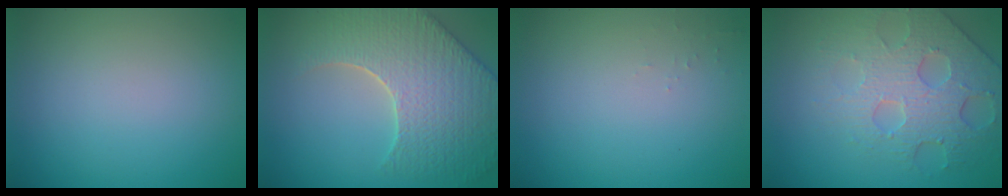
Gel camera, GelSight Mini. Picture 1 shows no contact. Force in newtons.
{"total": 8.3, "press": 6.4, "slide": 5.2}
{"total": 0.5, "press": 0.5, "slide": 0.2}
{"total": 4.9, "press": 4.5, "slide": 1.9}